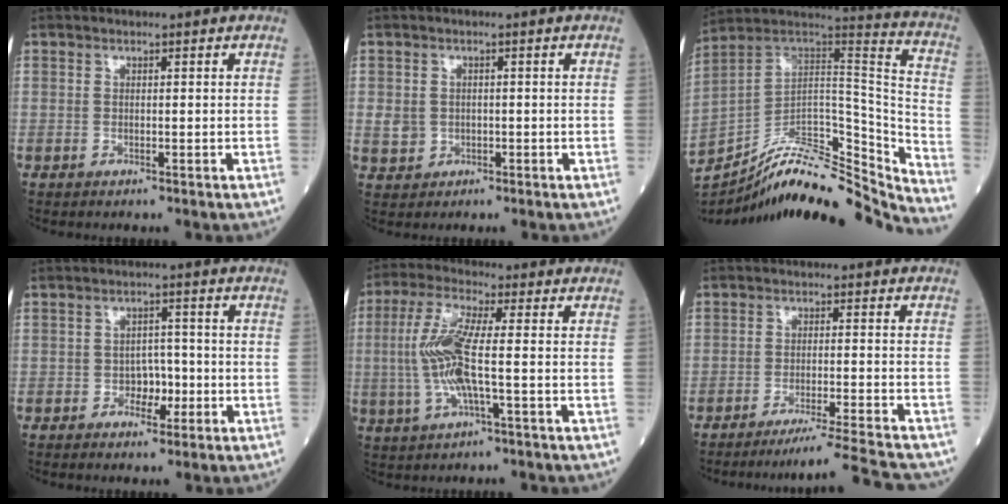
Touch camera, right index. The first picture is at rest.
{"total": 3.2, "force": [-0.4, 3.0, 1.1], "torque": [-0.014, 0.004, 0.004]}
{"total": 27.5, "force": [-25.0, 4.8, 10.5], "torque": [-0.157, 0.026, -0.378]}
{"total": 3.6, "force": [-1.2, 2.4, 2.5], "torque": [-0.030, 0.006, -0.020]}
{"total": 9.4, "force": [-0.6, 1.2, 9.3], "torque": [-0.206, 0.006, -0.018]}
{"total": 11.2, "force": [-10.5, -1.8, 3.6], "torque": [-0.039, -0.019, -0.160]}